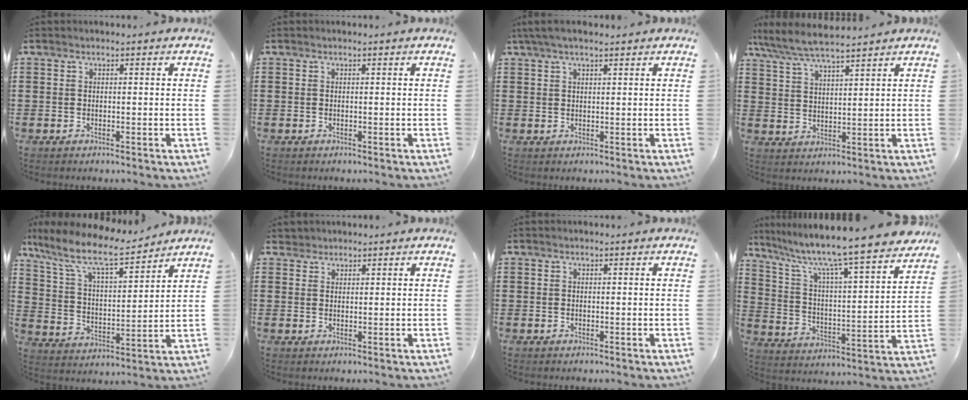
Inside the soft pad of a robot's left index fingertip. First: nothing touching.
{"total": 0.0}
{"total": 2.6, "force": [1.8, 0.5, 1.8], "torque": [-0.037, 0.005, 0.033]}
{"total": 6.0, "force": [5.4, 0.6, 2.6], "torque": [-0.067, -0.019, 0.096]}
{"total": 9.3, "force": [7.5, 1.7, 5.3], "torque": [-0.132, -0.037, 0.125]}
{"total": 1.5, "force": [1.4, 0.6, -0.1], "torque": [-0.001, 0.003, 0.029]}
{"total": 0.0}
{"total": 9.2, "force": [7.9, -0.2, 4.7], "torque": [-0.123, -0.065, 0.125]}